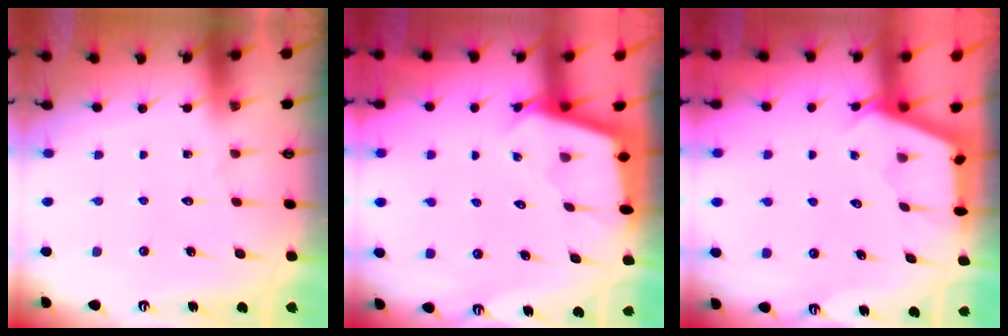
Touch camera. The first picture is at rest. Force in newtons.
{"total": 2.4, "press": 2.4, "slide": 0.2}
{"total": 2.6, "press": 2.6, "slide": 0.3}